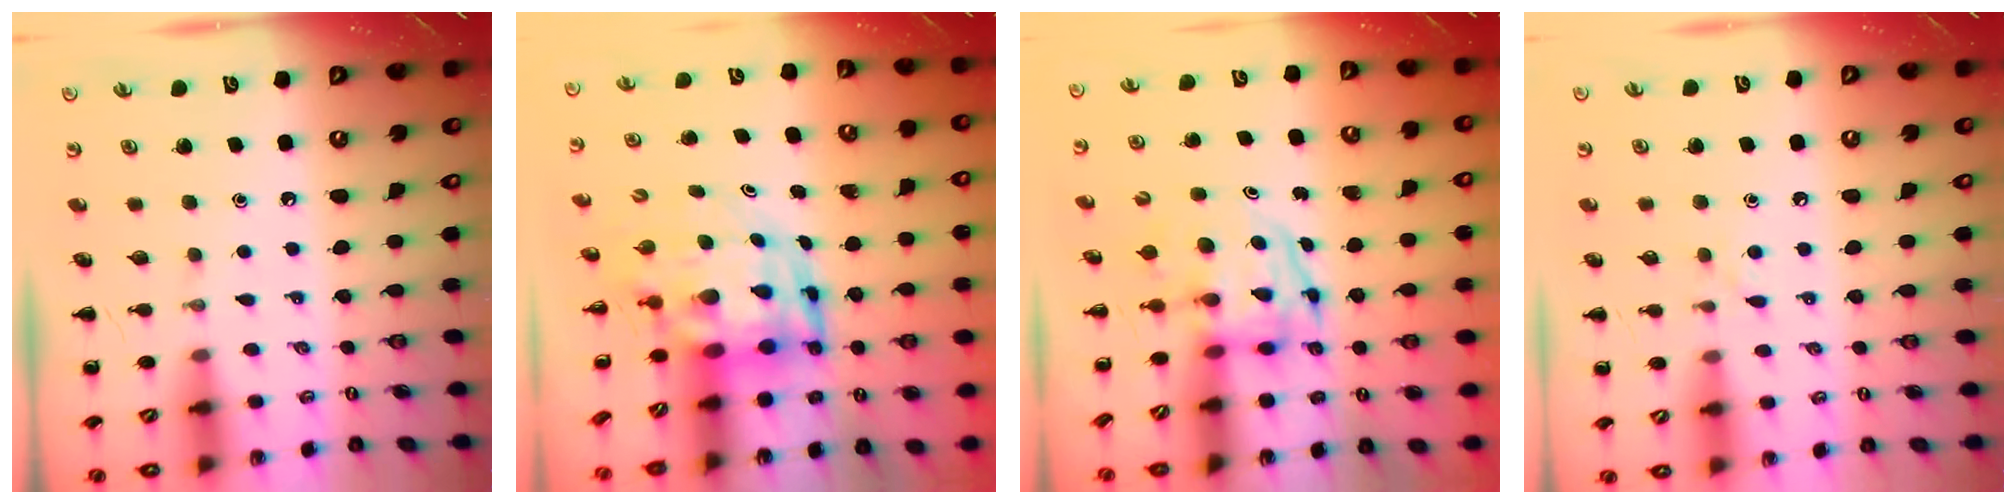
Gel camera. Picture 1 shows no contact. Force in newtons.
{"total": 5.8, "press": 5.5, "slide": 1.8}
{"total": 3.9, "press": 3.8, "slide": 0.6}
{"total": 4.6, "press": 4.3, "slide": 1.7}